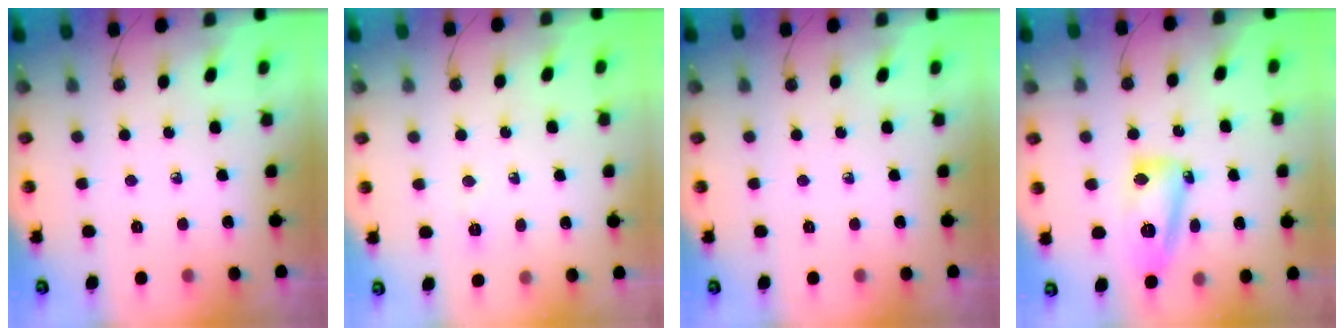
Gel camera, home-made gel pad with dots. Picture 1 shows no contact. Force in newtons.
{"total": 3.0, "press": 3.0, "slide": 0.5}
{"total": 0.0}
{"total": 14.1, "press": 14.0, "slide": 1.4}